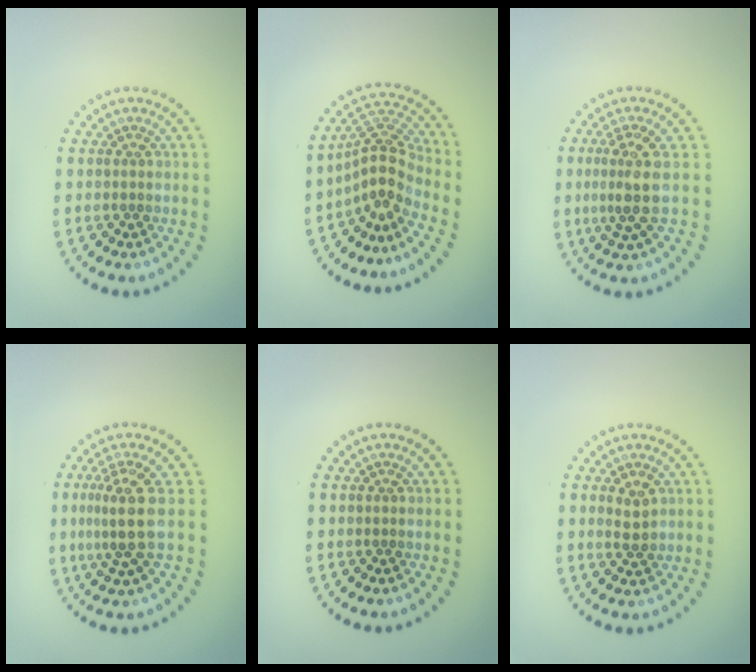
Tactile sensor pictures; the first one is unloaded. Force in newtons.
{"total": 3.9, "press": 2.7, "slide": 2.8}
{"total": 3.2, "press": 2.5, "slide": 1.9}
{"total": 3.5, "press": 2.5, "slide": 2.4}
{"total": 0.0}
{"total": 1.7, "press": 1.7, "slide": 0.3}